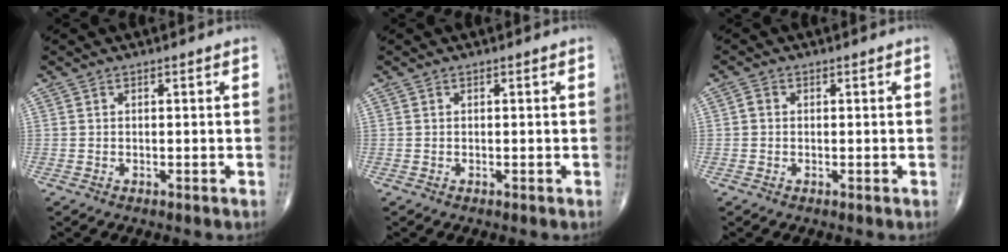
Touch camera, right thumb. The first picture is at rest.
{"total": 0.0}
{"total": 1.2, "force": [0.0, 1.0, 0.6], "torque": [-0.007, 0.002, -0.002]}